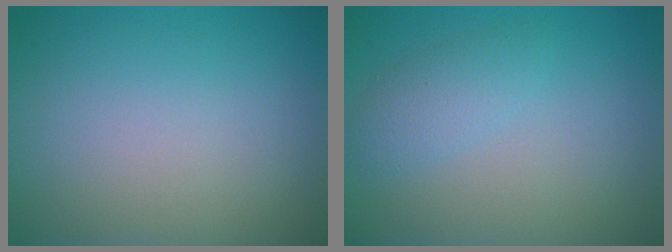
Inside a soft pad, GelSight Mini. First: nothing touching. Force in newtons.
{"total": 1.9, "press": 1.9, "slide": 0.1}